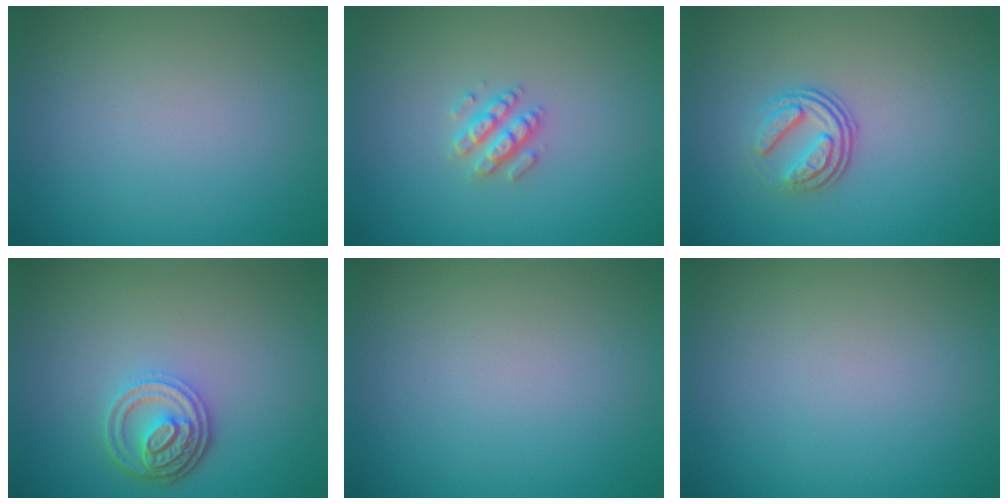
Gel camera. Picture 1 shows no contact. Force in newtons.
{"total": 2.5, "press": 2.4, "slide": 0.5}
{"total": 3.3, "press": 2.3, "slide": 2.4}
{"total": 3.8, "press": 3.2, "slide": 2.0}
{"total": 0.0}
{"total": 0.0}